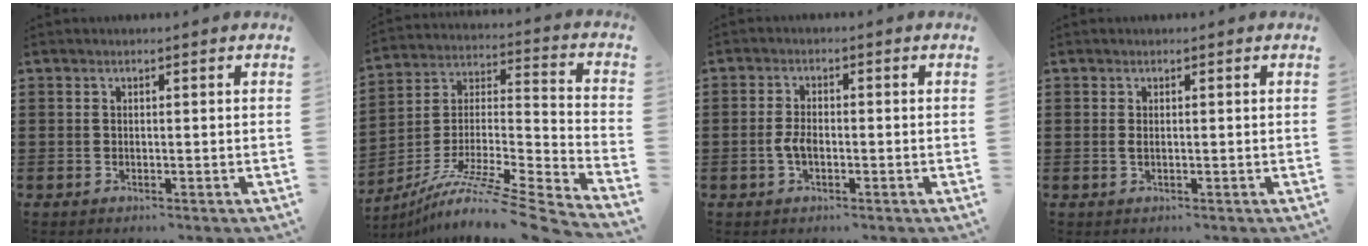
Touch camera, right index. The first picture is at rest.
{"total": 10.0, "force": [-7.8, 0.1, 6.3], "torque": [-0.106, 0.000, -0.151]}
{"total": 2.7, "force": [-0.8, 1.3, 2.3], "torque": [-0.060, -0.003, -0.018]}
{"total": 0.7, "force": [0.0, 0.1, 0.7], "torque": [-0.015, -0.001, 0.001]}